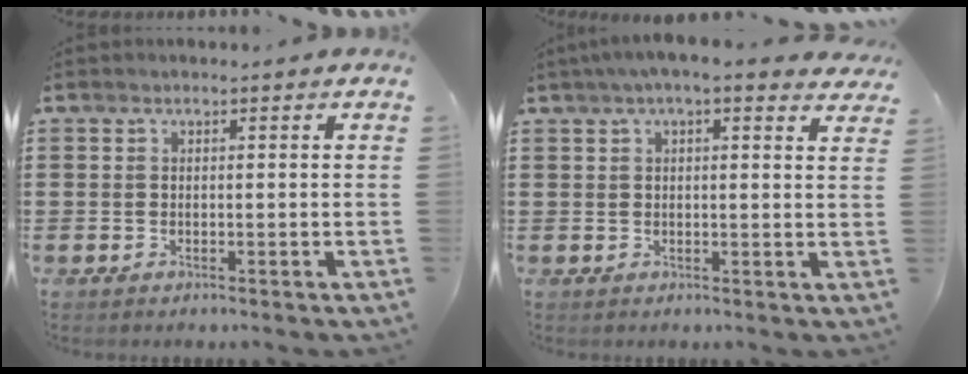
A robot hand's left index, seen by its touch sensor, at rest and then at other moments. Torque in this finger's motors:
{"motor_torque": [2.14, 0.00, 0.83, 0.21]}